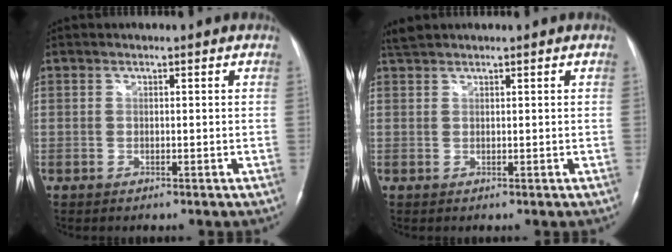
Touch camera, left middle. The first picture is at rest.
{"total": 1.7, "force": [1.6, 0.1, 0.3], "torque": [-0.013, 0.015, 0.036]}